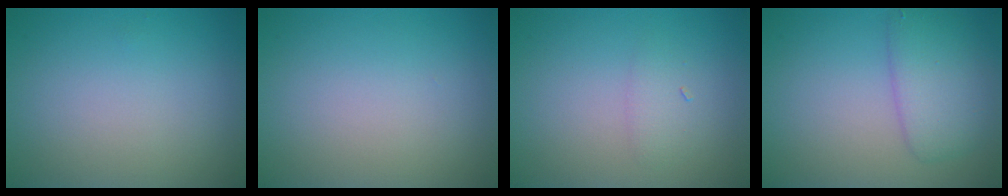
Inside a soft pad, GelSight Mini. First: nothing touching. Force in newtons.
{"total": 0.0}
{"total": 1.3, "press": 1.3, "slide": 0.1}
{"total": 3.8, "press": 3.8, "slide": 0.1}